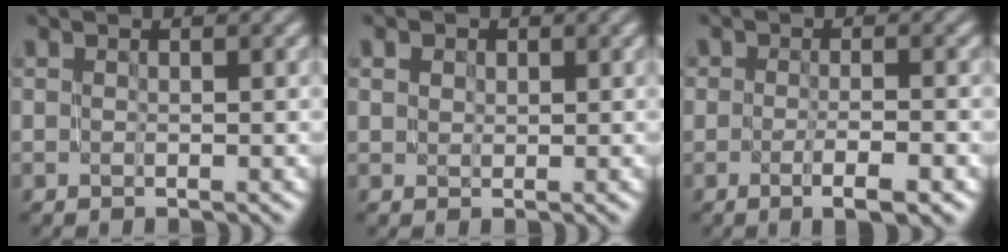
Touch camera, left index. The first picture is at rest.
{"total": 1.7, "force": [1.2, 1.1, 0.5], "torque": [-0.010, 0.008, 0.002]}
{"total": 2.8, "force": [-1.3, 0.7, 2.4], "torque": [-0.042, -0.001, -0.023]}